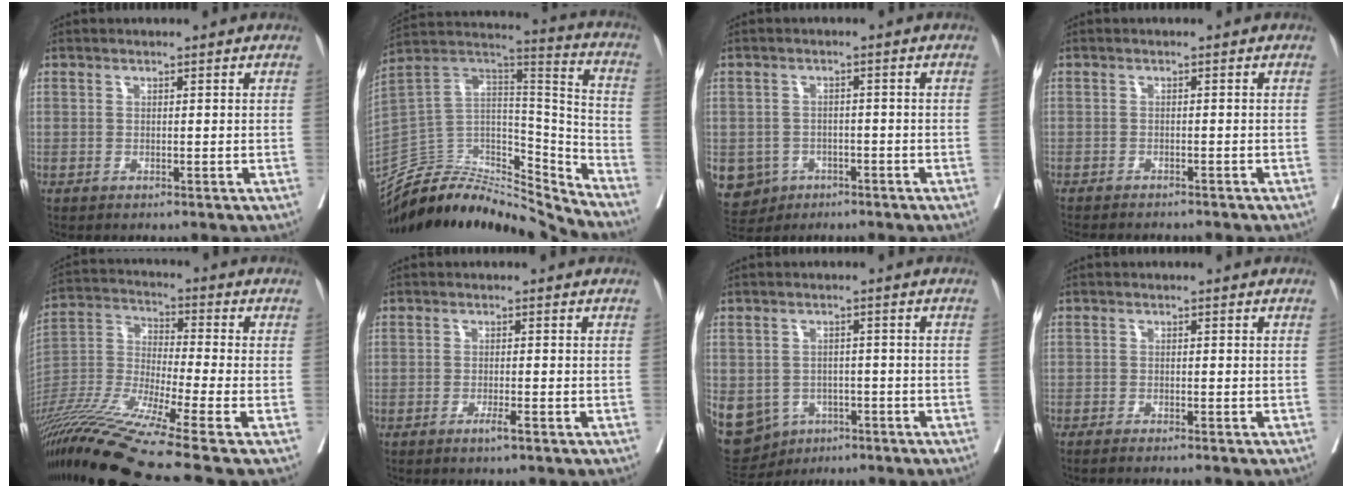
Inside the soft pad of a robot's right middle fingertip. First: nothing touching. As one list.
[{"total": 24.3, "force": [-23.8, 3.0, 3.7], "torque": [-0.079, 0.038, -0.391]}, {"total": 6.4, "force": [-3.1, 5.5, 1.1], "torque": [-0.027, 0.004, -0.044]}, {"total": 8.6, "force": [-8.0, 1.3, 3.1], "torque": [-0.040, -0.012, -0.104]}, {"total": 20.0, "force": [-14.9, -2.0, 13.1], "torque": [-0.300, -0.037, -0.280]}, {"total": 1.7, "force": [-1.0, 0.0, 1.3], "torque": [-0.027, -0.003, -0.019]}, {"total": 19.3, "force": [-8.0, 16.0, 7.1], "torque": [-0.244, 0.002, -0.101]}, {"total": 4.1, "force": [-3.6, -0.1, 2.0], "torque": [-0.025, -0.005, -0.047]}]